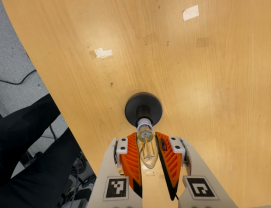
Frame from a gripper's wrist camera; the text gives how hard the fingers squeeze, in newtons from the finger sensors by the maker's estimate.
{"total": 13.0, "left": 12.3, "right": 13.6}